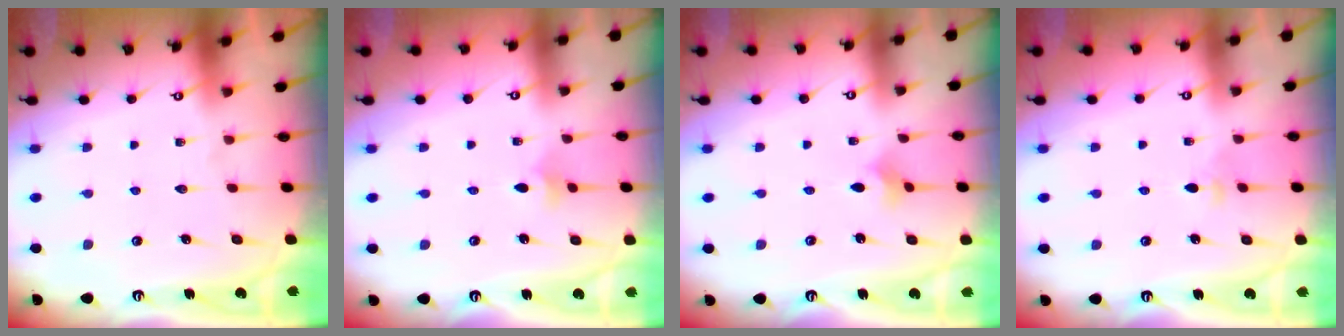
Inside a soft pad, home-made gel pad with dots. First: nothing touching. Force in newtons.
{"total": 3.1, "press": 3.0, "slide": 0.8}
{"total": 1.7, "press": 1.7, "slide": 0.4}
{"total": 3.0, "press": 3.0, "slide": 0.7}